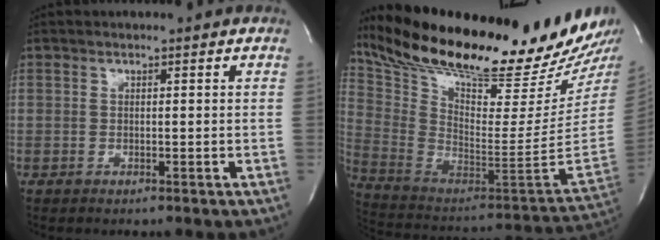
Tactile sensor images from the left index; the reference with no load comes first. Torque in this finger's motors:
{"motor_torque": [0.53, -0.98, 0.53, 0.19]}